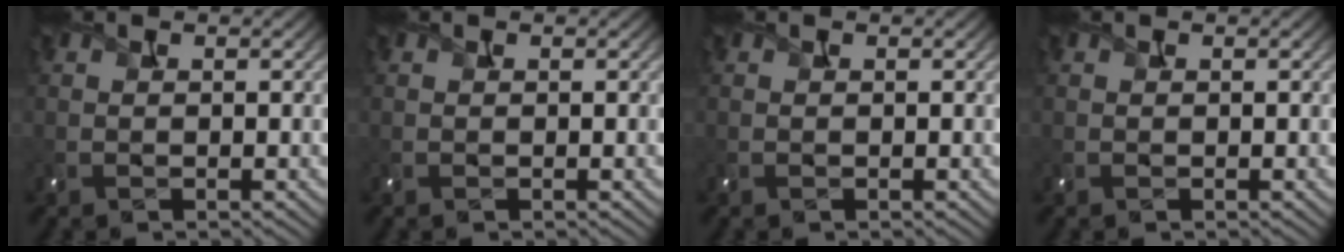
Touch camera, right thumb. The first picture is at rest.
{"total": 0.0}
{"total": 0.0}
{"total": 0.0}